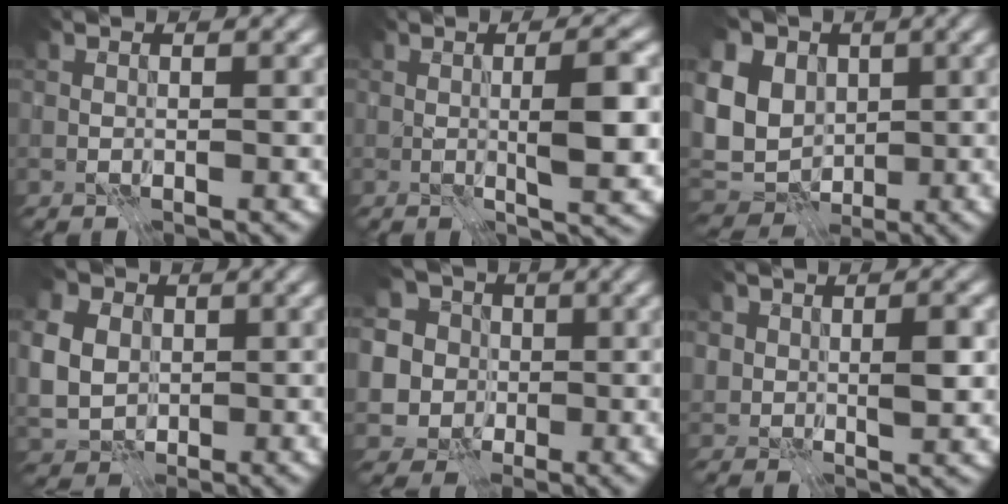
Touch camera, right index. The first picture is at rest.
{"total": 5.1, "force": [0.0, 0.5, 5.1], "torque": [-0.075, 0.003, 0.000]}
{"total": 12.0, "force": [2.0, 9.7, 6.9], "torque": [-0.148, 0.017, 0.016]}
{"total": 8.9, "force": [1.5, 7.4, 4.8], "torque": [-0.096, 0.023, 0.006]}
{"total": 8.4, "force": [0.9, 7.9, 2.8], "torque": [-0.081, 0.029, -0.017]}
{"total": 3.2, "force": [0.4, 1.9, 2.5], "torque": [-0.042, -0.009, 0.008]}